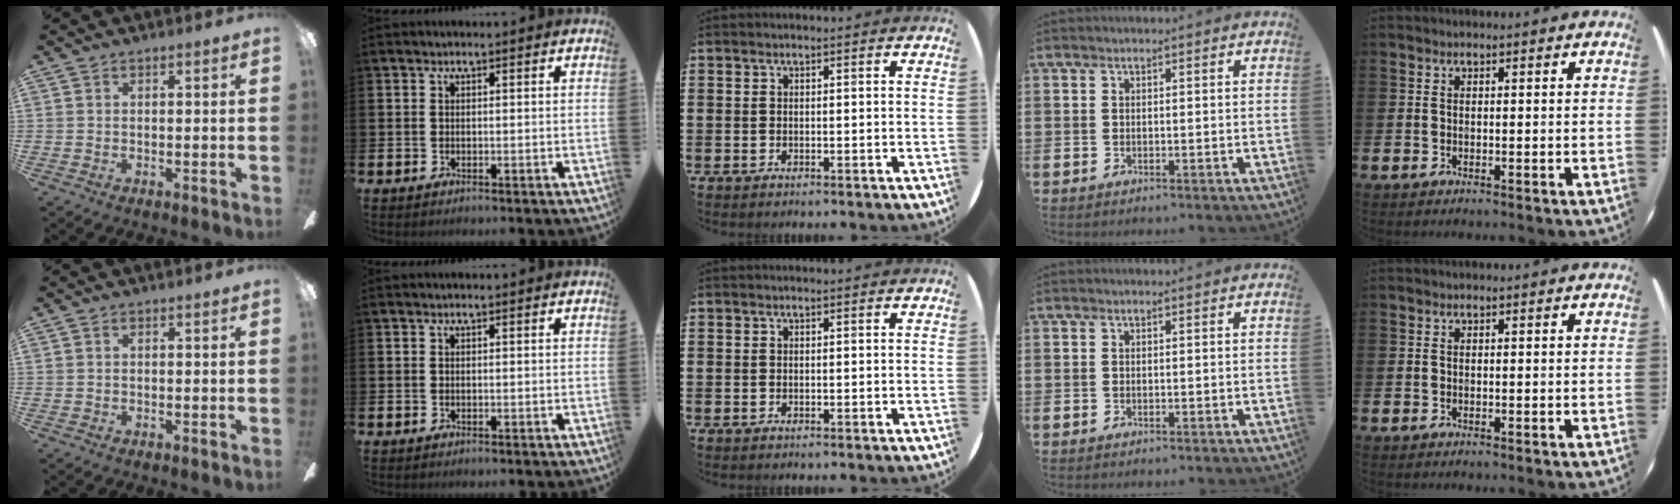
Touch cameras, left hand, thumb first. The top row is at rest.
{}